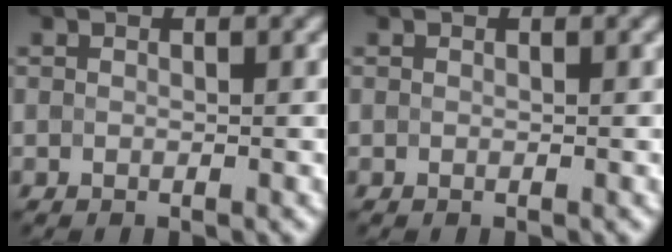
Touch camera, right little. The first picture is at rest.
{"total": 0.0}